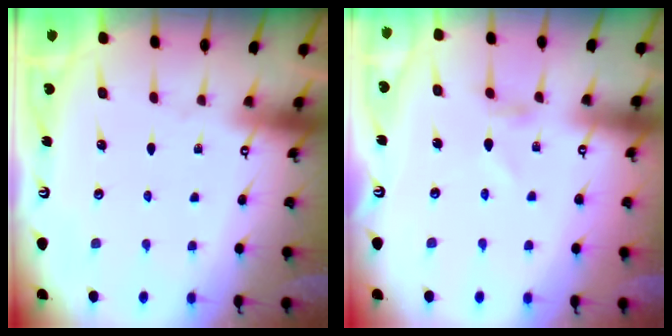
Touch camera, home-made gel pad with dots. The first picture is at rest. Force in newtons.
{"total": 2.8, "press": 2.8, "slide": 0.3}